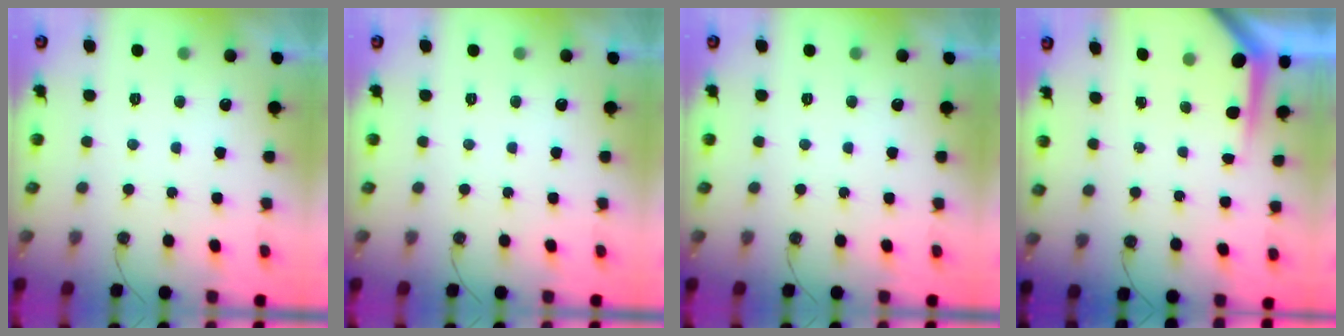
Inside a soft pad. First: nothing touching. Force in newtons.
{"total": 0.0}
{"total": 0.0}
{"total": 4.4, "press": 4.4, "slide": 0.3}